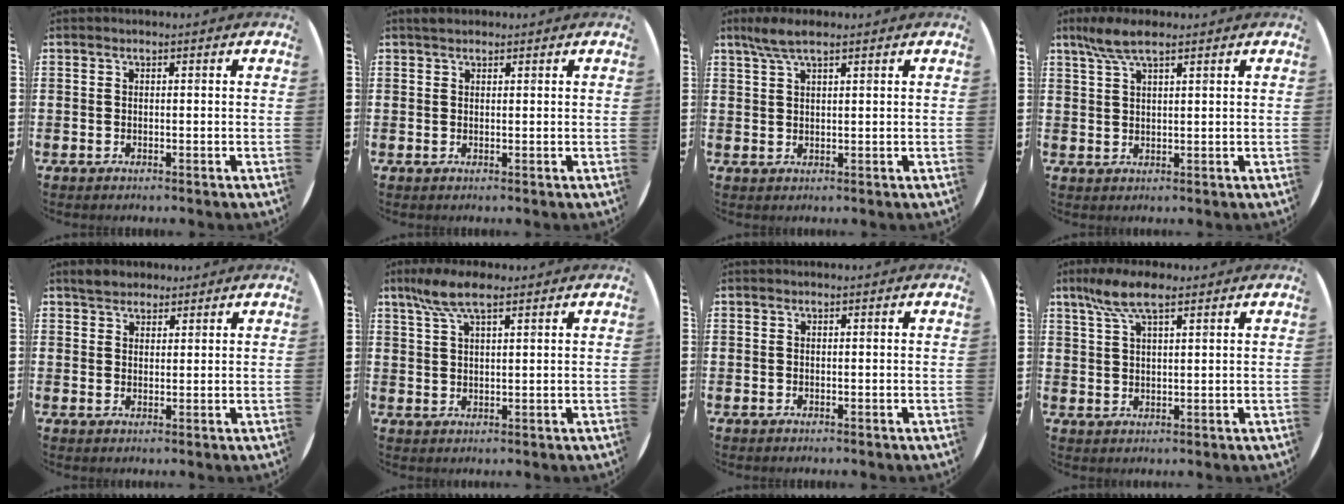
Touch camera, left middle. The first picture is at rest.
{"total": 1.0, "force": [0.9, 0.4, 0.2], "torque": [0.003, 0.000, 0.015]}
{"total": 3.6, "force": [2.5, 0.7, 2.4], "torque": [-0.052, 0.006, 0.045]}
{"total": 4.7, "force": [3.4, 1.1, 3.1], "torque": [-0.067, 0.002, 0.061]}
{"total": 2.5, "force": [2.3, 1.0, 0.0], "torque": [0.002, 0.002, 0.045]}
{"total": 6.0, "force": [4.1, 1.7, 4.1], "torque": [-0.090, 0.004, 0.074]}
{"total": 0.0}
{"total": 6.7, "force": [4.3, 2.1, 4.7], "torque": [-0.102, 0.005, 0.078]}